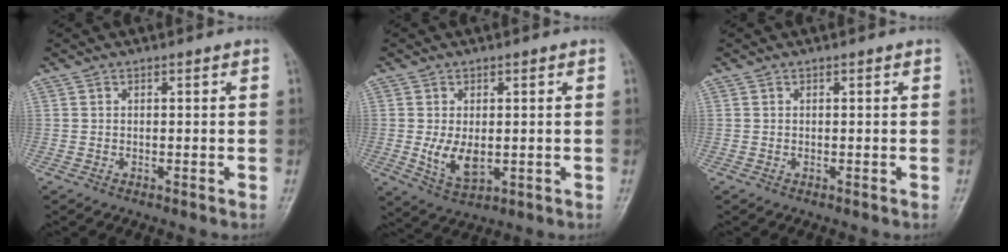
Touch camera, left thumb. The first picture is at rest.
{"total": 6.0, "force": [-0.4, 3.5, 4.8], "torque": [-0.085, -0.016, 0.003]}
{"total": 0.0}